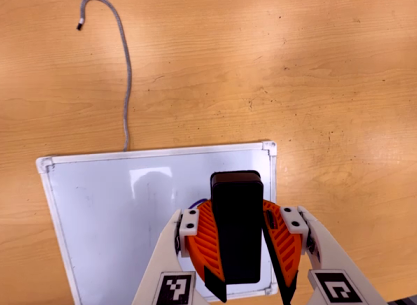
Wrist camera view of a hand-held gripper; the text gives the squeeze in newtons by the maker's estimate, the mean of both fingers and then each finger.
{"total": 11.9, "left": 11.2, "right": 12.6}